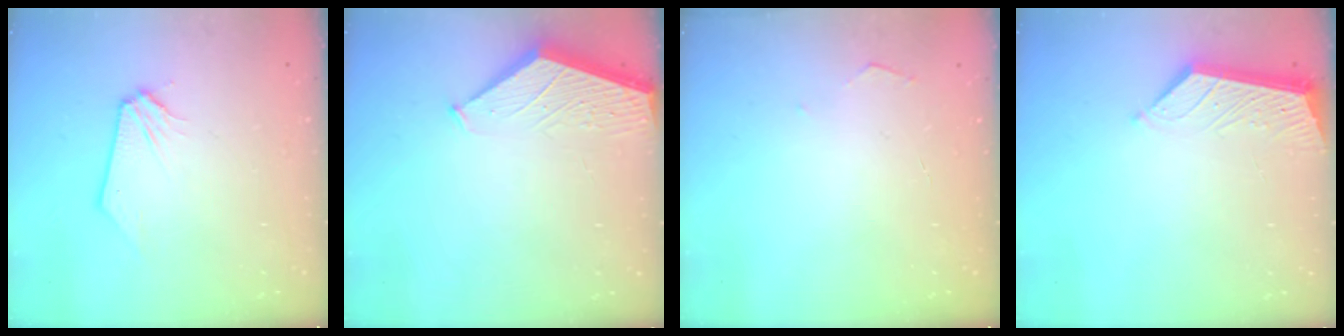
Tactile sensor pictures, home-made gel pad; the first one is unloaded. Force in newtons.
{"total": 1.8, "press": 1.8, "slide": 0.2}
{"total": 2.8, "press": 2.8, "slide": 0.4}
{"total": 4.7, "press": 4.7, "slide": 0.1}